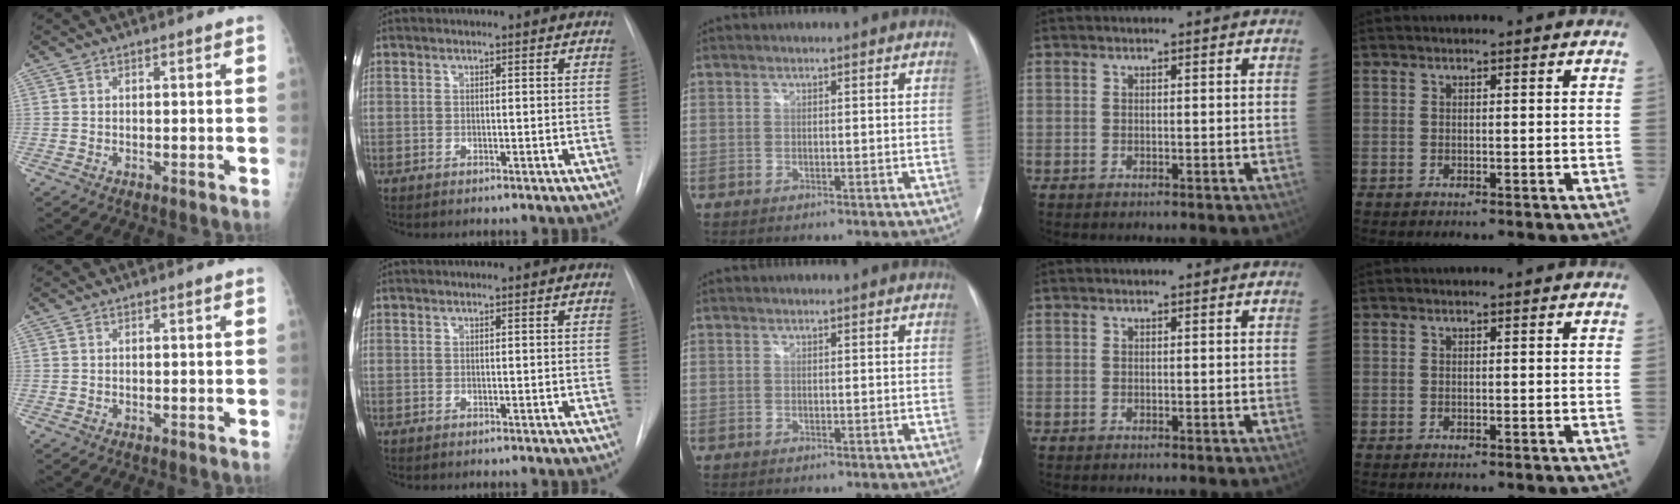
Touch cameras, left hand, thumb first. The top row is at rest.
{}